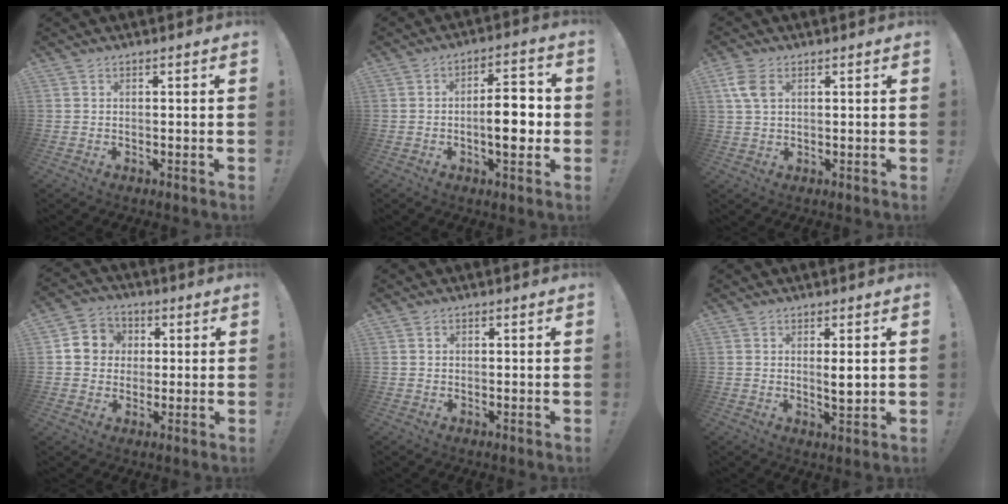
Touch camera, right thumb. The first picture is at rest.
{"total": 10.8, "force": [-1.4, 4.0, 10.0], "torque": [-0.133, 0.009, -0.028]}
{"total": 6.2, "force": [2.0, 3.7, 4.5], "torque": [-0.093, -0.001, 0.037]}
{"total": 8.7, "force": [1.0, 8.3, 2.4], "torque": [-0.032, 0.008, 0.026]}
{"total": 0.6, "force": [0.2, 0.5, 0.2], "torque": [-0.006, 0.004, 0.005]}
{"total": 3.8, "force": [0.8, 0.6, 3.7], "torque": [-0.047, -0.016, 0.008]}